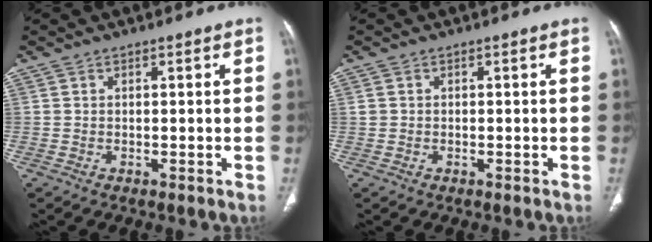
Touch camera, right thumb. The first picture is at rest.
{"total": 0.8, "force": [0.0, 0.7, 0.3], "torque": [-0.004, 0.002, 0.001]}